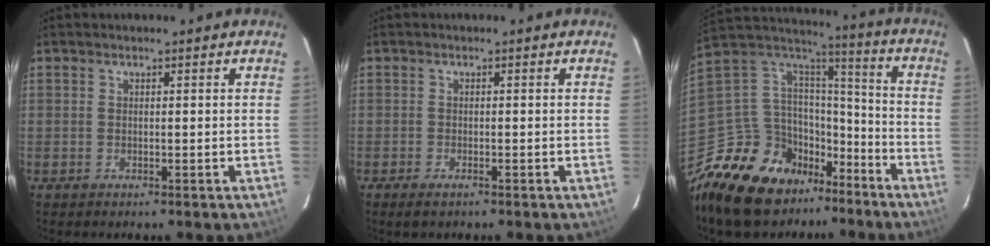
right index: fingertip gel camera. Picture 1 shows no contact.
{"total": 2.0, "force": [-1.5, 0.6, 1.2], "torque": [-0.029, -0.005, -0.028]}
{"total": 22.1, "force": [-15.6, 12.2, 9.9], "torque": [-0.224, 0.017, -0.253]}